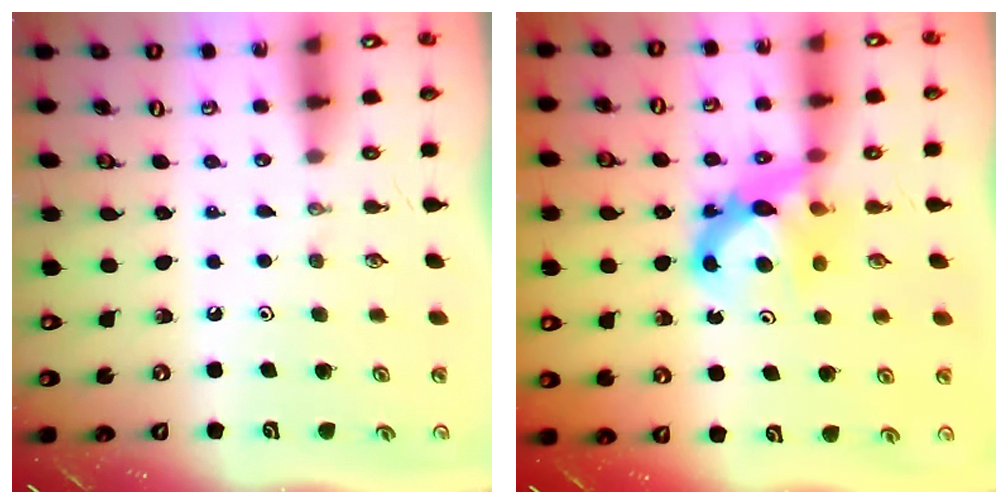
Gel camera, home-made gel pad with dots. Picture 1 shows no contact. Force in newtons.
{"total": 7.6, "press": 7.6, "slide": 0.7}